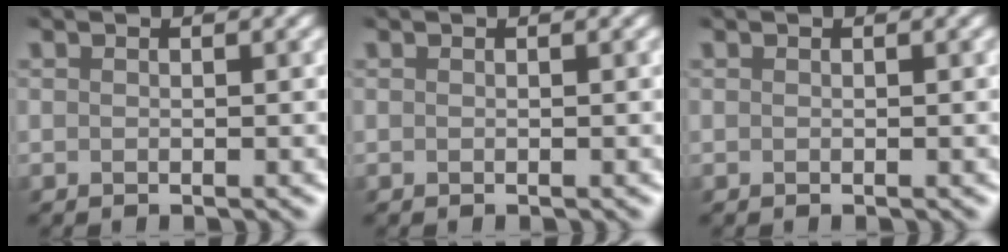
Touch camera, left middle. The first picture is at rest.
{"total": 0.0}
{"total": 0.0}